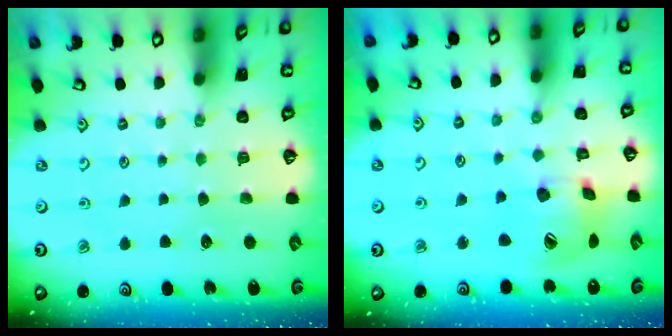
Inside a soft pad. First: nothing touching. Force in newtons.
{"total": 15.8, "press": 15.6, "slide": 2.2}